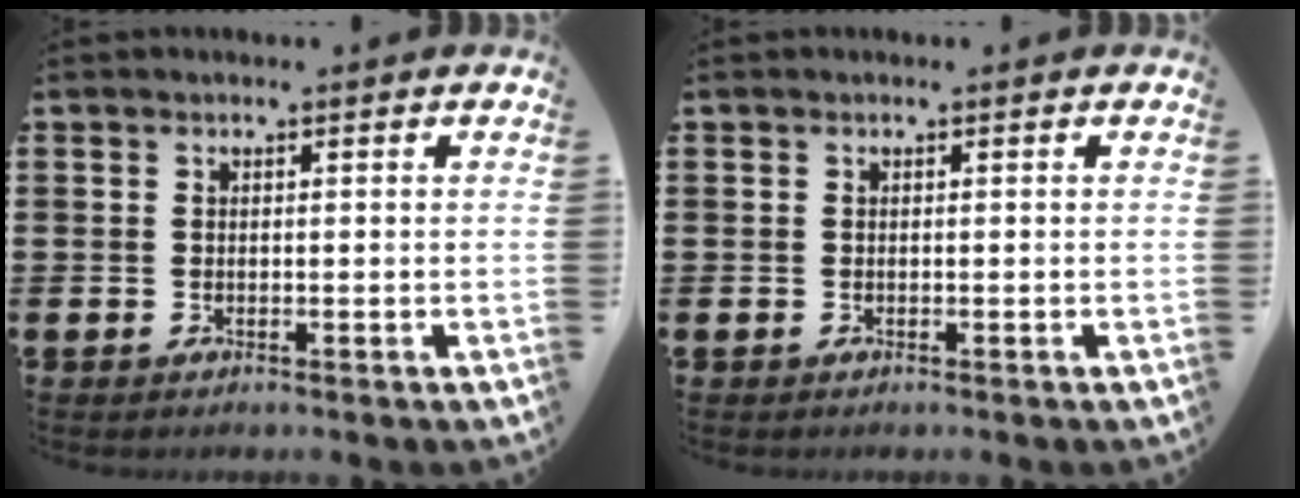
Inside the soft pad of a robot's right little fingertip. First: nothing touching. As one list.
[{"total": 0.0}]